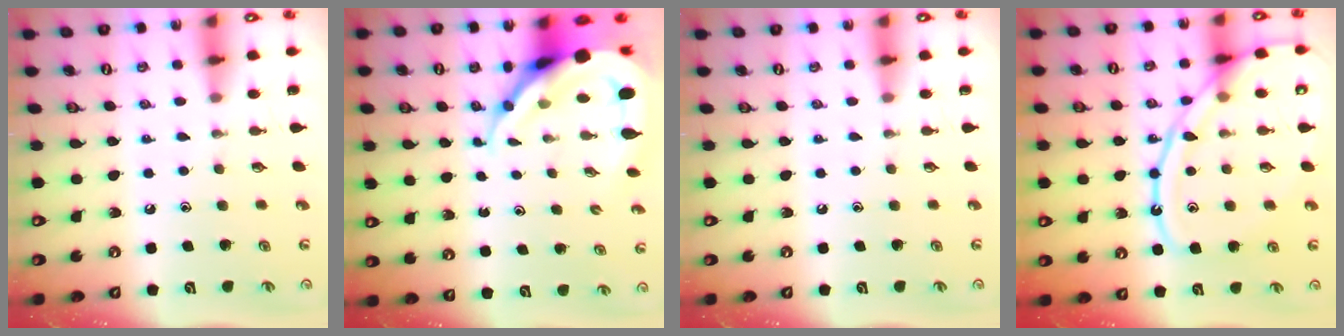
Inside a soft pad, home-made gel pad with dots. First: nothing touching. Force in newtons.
{"total": 11.8, "press": 11.7, "slide": 1.2}
{"total": 0.0}
{"total": 14.5, "press": 14.4, "slide": 1.2}